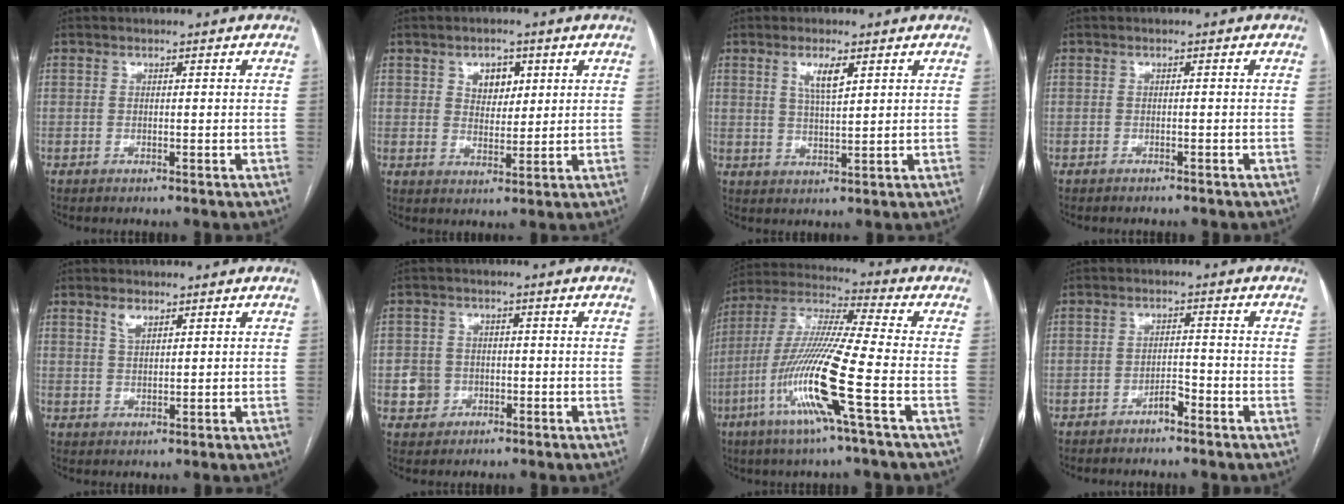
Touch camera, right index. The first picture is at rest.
{"total": 4.7, "force": [1.9, 3.2, 2.9], "torque": [-0.043, 0.007, 0.035]}
{"total": 4.1, "force": [2.0, 0.8, 3.5], "torque": [-0.069, 0.000, 0.039]}
{"total": 2.4, "force": [-2.2, 0.8, 0.7], "torque": [-0.013, -0.002, -0.023]}
{"total": 2.5, "force": [1.6, 1.2, 1.5], "torque": [-0.031, 0.003, 0.035]}
{"total": 4.1, "force": [-1.2, 3.8, 0.7], "torque": [-0.009, 0.017, -0.011]}
{"total": 16.4, "force": [-5.9, -0.6, 15.2], "torque": [-0.317, -0.016, -0.121]}
{"total": 2.6, "force": [-2.1, 0.8, 1.3], "torque": [-0.020, 0.005, -0.036]}